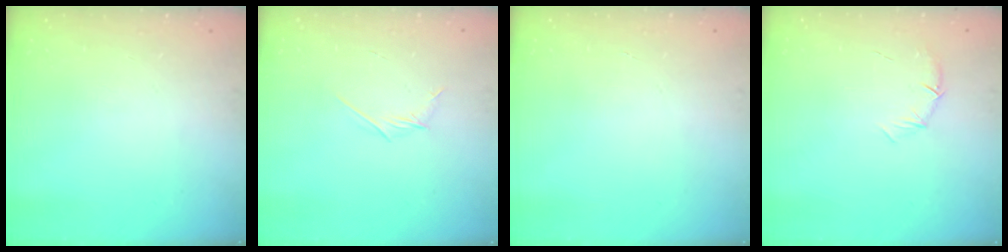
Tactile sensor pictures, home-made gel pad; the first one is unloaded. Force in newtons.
{"total": 2.9, "press": 2.8, "slide": 0.8}
{"total": 0.0}
{"total": 6.7, "press": 6.5, "slide": 1.6}